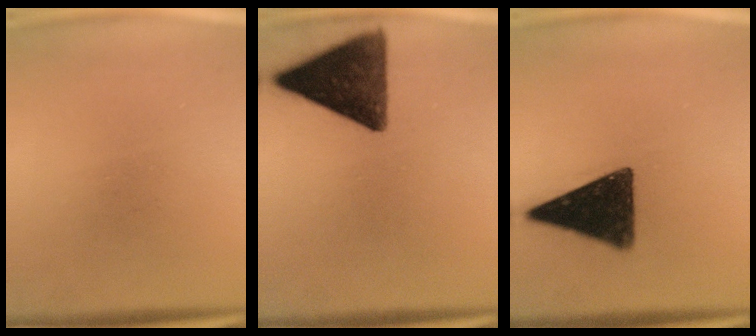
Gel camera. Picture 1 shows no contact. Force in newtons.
{"total": 13.2}
{"total": 14.7}